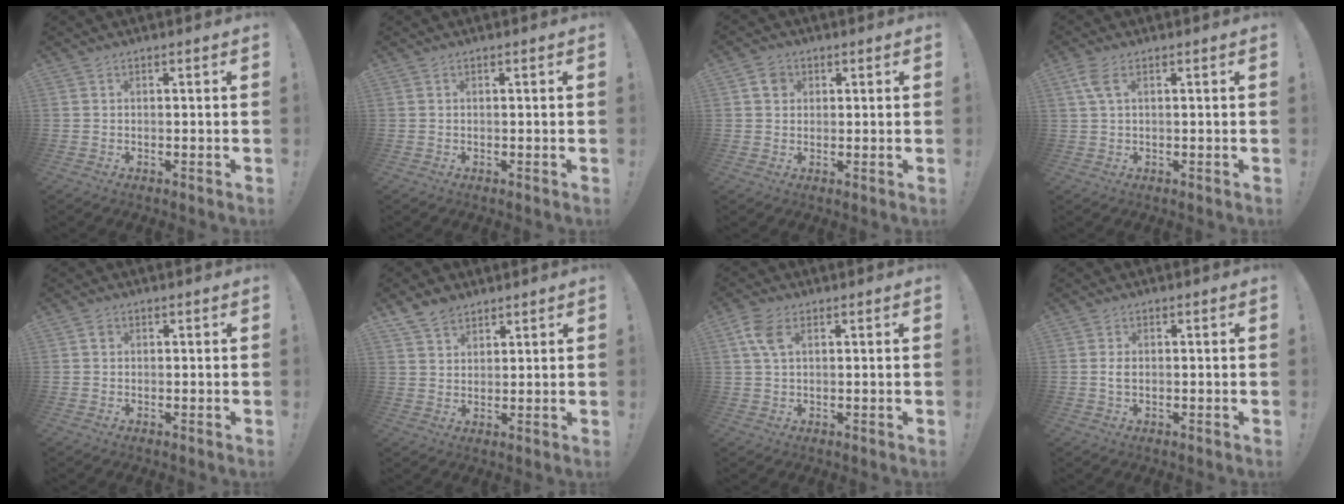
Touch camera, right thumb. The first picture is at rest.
{"total": 0.0}
{"total": 4.2, "force": [1.5, 3.5, 1.6], "torque": [-0.022, 0.002, 0.028]}
{"total": 4.1, "force": [1.5, 1.4, 3.6], "torque": [-0.074, 0.003, 0.030]}
{"total": 1.1, "force": [0.3, 1.0, 0.4], "torque": [-0.005, 0.003, 0.006]}
{"total": 6.4, "force": [4.9, 3.7, 1.7], "torque": [-0.029, -0.024, 0.095]}
{"total": 6.0, "force": [2.1, 3.2, 4.6], "torque": [-0.091, 0.001, 0.040]}
{"total": 1.8, "force": [-0.1, 1.0, 1.5], "torque": [-0.024, 0.001, -0.002]}